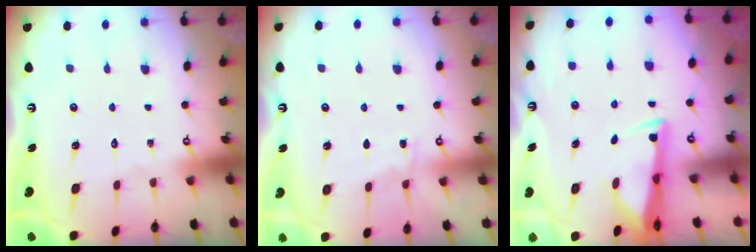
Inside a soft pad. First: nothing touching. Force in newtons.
{"total": 5.0, "press": 4.9, "slide": 0.6}
{"total": 3.0, "press": 2.8, "slide": 1.0}